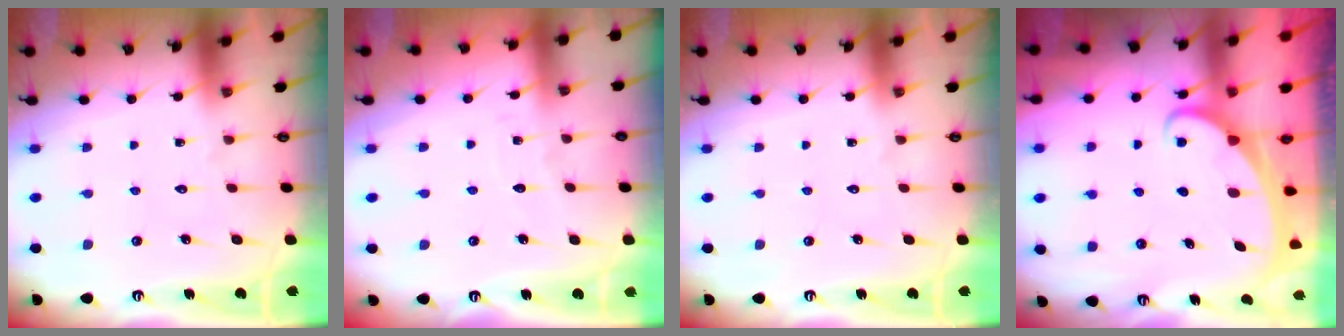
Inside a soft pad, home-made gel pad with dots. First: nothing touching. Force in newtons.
{"total": 2.8, "press": 2.8, "slide": 0.4}
{"total": 0.0}
{"total": 1.9, "press": 1.9, "slide": 0.1}